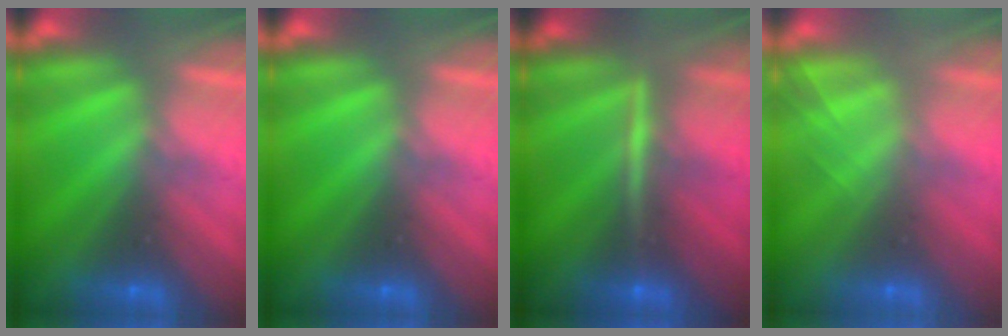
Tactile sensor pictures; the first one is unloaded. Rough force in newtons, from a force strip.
{"total": 0.0}
{"total": 3.2}
{"total": 2.1}